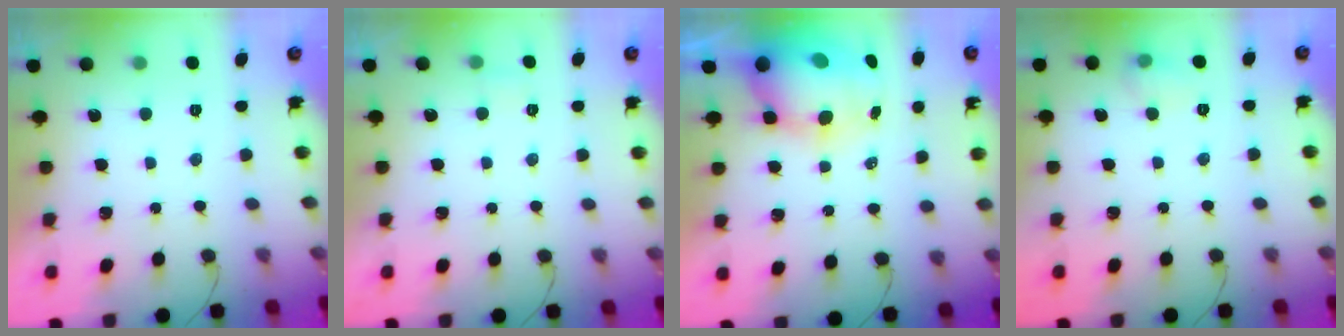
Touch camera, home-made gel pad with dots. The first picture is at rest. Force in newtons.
{"total": 2.1, "press": 2.0, "slide": 0.7}
{"total": 14.9, "press": 12.7, "slide": 7.8}
{"total": 6.4, "press": 5.6, "slide": 3.1}